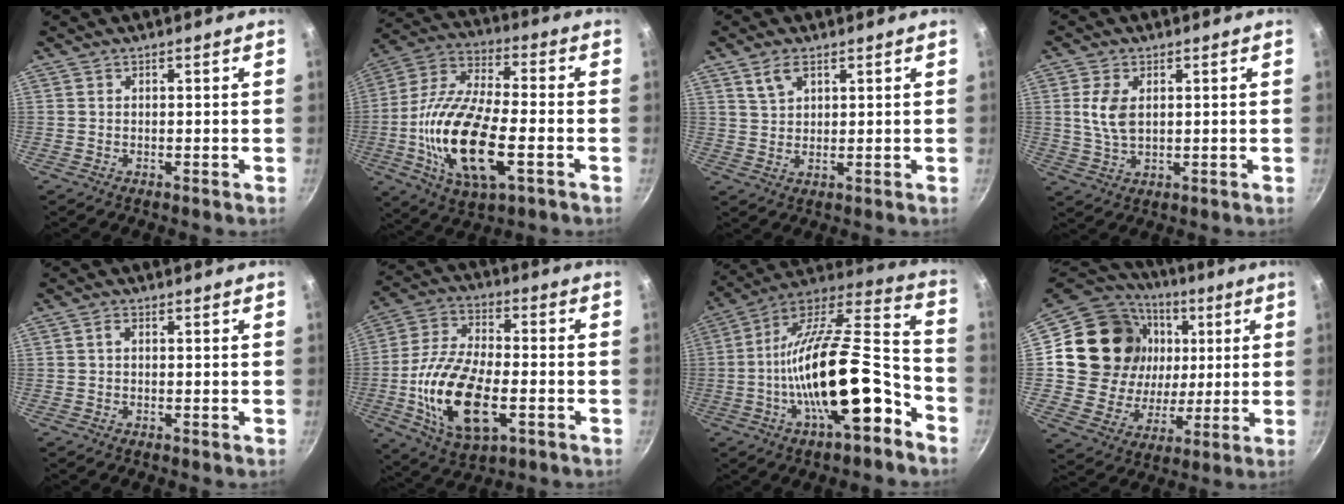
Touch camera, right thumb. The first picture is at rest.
{"total": 21.4, "force": [-4.9, 9.0, 18.7], "torque": [-0.362, 0.016, -0.103]}
{"total": 4.4, "force": [2.5, 2.2, 2.8], "torque": [-0.043, -0.007, 0.051]}
{"total": 6.3, "force": [1.3, 3.7, 5.0], "torque": [-0.098, -0.004, 0.027]}
{"total": 1.1, "force": [0.1, 0.7, 0.9], "torque": [-0.016, 0.006, 0.000]}
{"total": 19.2, "force": [-4.6, 9.6, 16.0], "torque": [-0.302, 0.015, -0.085]}
{"total": 25.1, "force": [-9.1, 9.0, 21.6], "torque": [-0.329, 0.054, -0.166]}
{"total": 23.1, "force": [4.5, 19.6, 11.4], "torque": [-0.190, 0.005, 0.086]}